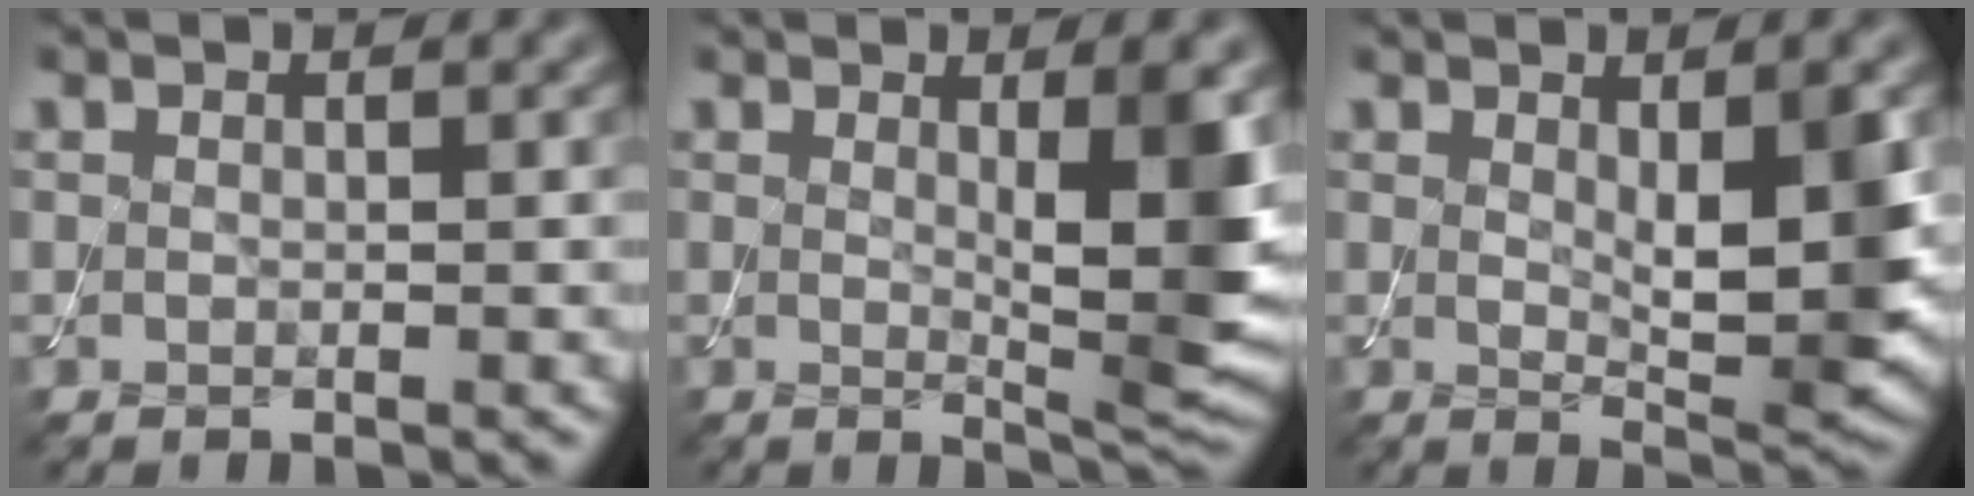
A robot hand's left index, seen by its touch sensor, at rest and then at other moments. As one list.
[{"total": 5.9, "force": [0.9, 1.1, 5.7], "torque": [-0.077, -0.015, 0.020]}, {"total": 5.5, "force": [0.7, 1.4, 5.3], "torque": [-0.084, -0.013, 0.016]}]